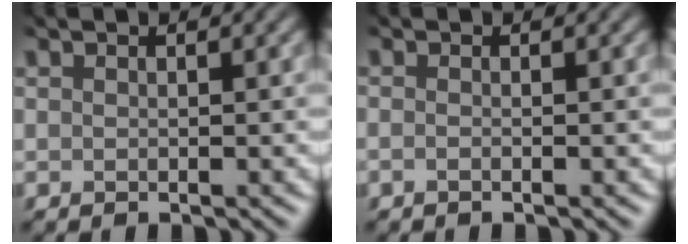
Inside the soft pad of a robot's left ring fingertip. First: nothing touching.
{"total": 0.9, "force": [-0.2, 0.4, 0.8], "torque": [-0.005, -0.007, -0.015]}